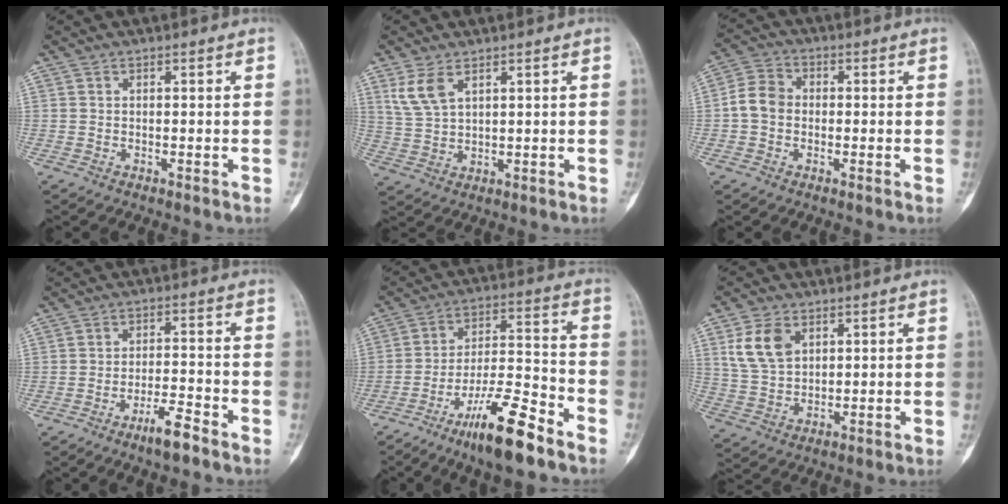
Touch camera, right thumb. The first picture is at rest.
{"total": 5.5, "force": [3.0, 2.7, 3.8], "torque": [-0.081, -0.008, 0.072]}
{"total": 5.8, "force": [-0.5, 4.8, 3.3], "torque": [-0.052, 0.018, -0.021]}
{"total": 5.5, "force": [-3.9, 1.0, 3.7], "torque": [-0.067, 0.026, -0.070]}
{"total": 14.8, "force": [-9.9, 2.9, 10.6], "torque": [-0.191, 0.068, -0.172]}
{"total": 8.3, "force": [3.3, 5.6, 5.1], "torque": [-0.086, -0.009, 0.072]}